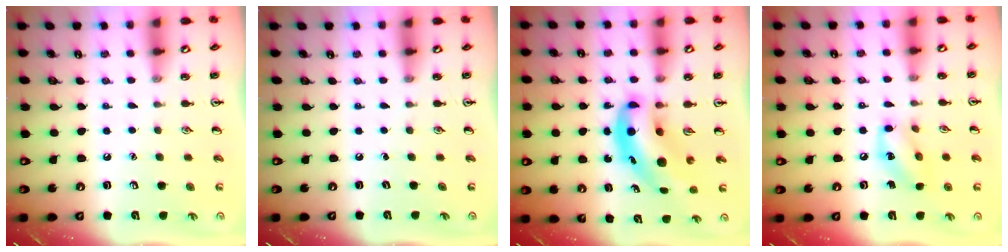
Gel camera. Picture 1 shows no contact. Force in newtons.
{"total": 0.0}
{"total": 10.0, "press": 9.6, "slide": 2.9}
{"total": 9.9, "press": 9.8, "slide": 1.3}